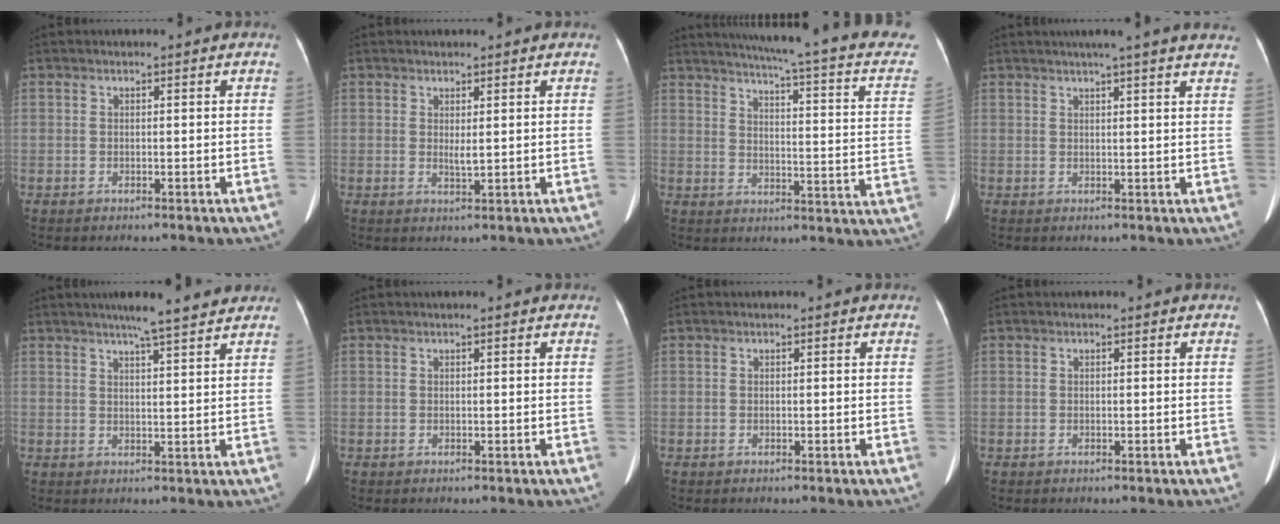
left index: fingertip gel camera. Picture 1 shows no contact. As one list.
[{"total": 1.5, "force": [0.6, 0.2, 1.4], "torque": [-0.030, -0.001, 0.012]}, {"total": 21.2, "force": [17.2, 1.1, 12.4], "torque": [-0.174, -0.043, 0.190]}, {"total": 12.6, "force": [10.9, 0.1, 6.3], "torque": [-0.091, 0.018, 0.120]}, {"total": 7.5, "force": [6.2, 0.0, 4.1], "torque": [-0.063, 0.013, 0.085]}, {"total": 0.0}, {"total": 0.0}, {"total": 0.0}]